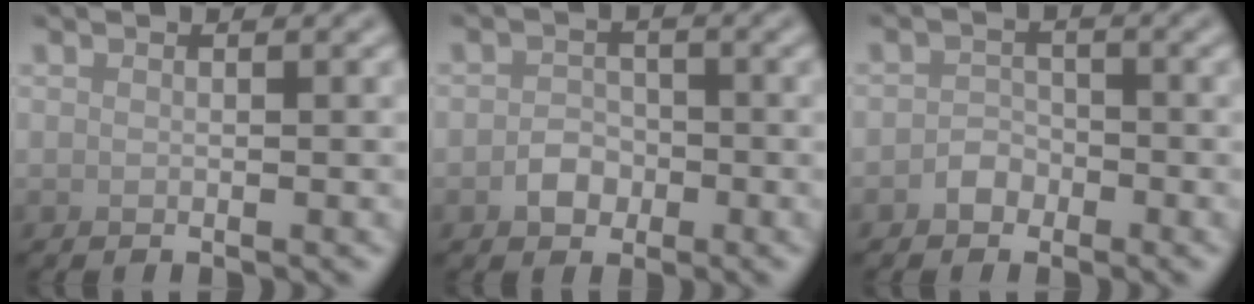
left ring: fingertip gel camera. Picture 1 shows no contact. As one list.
[{"total": 2.0, "force": [-0.8, 1.6, 0.9], "torque": [-0.010, 0.002, -0.020]}, {"total": 1.6, "force": [-0.9, 1.3, 0.4], "torque": [0.000, 0.007, -0.018]}]